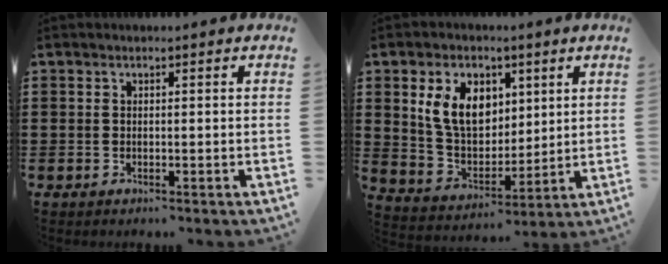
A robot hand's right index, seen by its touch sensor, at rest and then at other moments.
{"total": 9.1, "force": [3.1, 6.4, 5.7], "torque": [-0.141, 0.012, 0.054]}